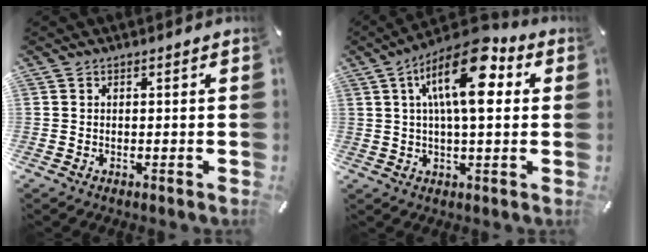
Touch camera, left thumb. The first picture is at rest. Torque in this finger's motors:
{"motor_torque": [0.42, 1.22, 2.11, -0.66, 0.56]}